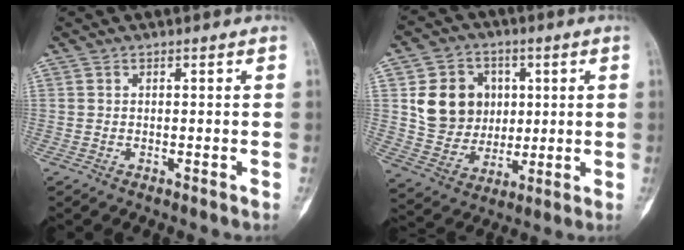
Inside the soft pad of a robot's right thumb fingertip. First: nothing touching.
{"total": 13.5, "force": [2.6, 11.7, 6.2], "torque": [-0.065, -0.002, 0.060]}